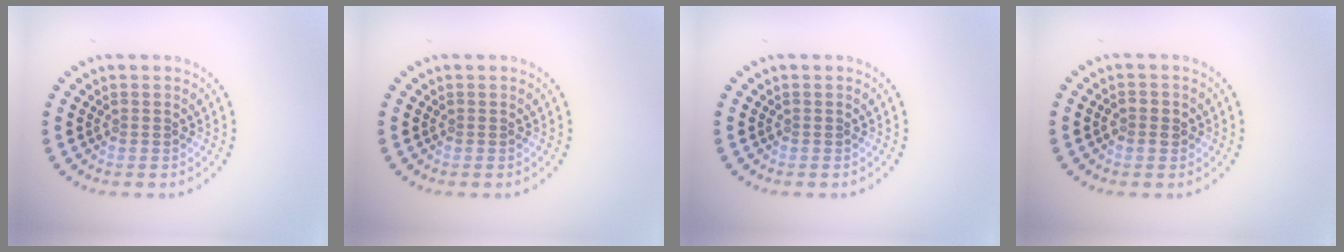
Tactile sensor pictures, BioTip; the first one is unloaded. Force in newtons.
{"total": 0.0}
{"total": 0.0}
{"total": 1.5, "press": 1.5, "slide": 0.4}